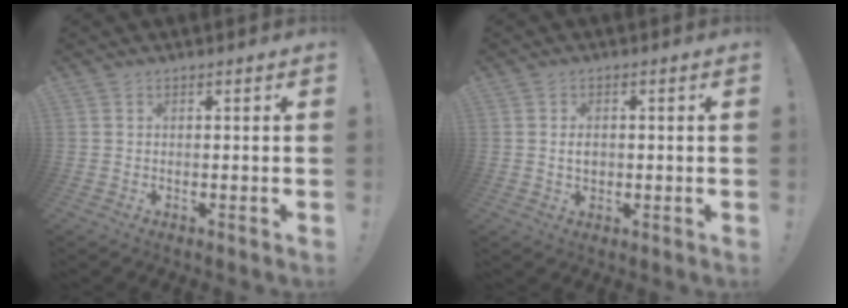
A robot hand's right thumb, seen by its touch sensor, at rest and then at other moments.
{"total": 2.7, "force": [0.0, 2.0, 1.9], "torque": [-0.025, 0.002, -0.001]}